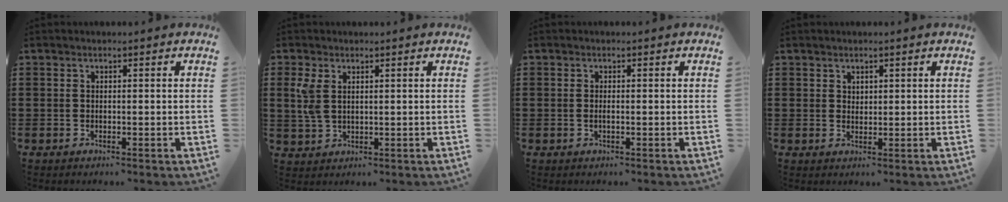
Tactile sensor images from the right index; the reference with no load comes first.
{"total": 4.0, "force": [1.3, 2.2, 3.0], "torque": [-0.080, 0.001, 0.019]}
{"total": 0.7, "force": [-0.3, -0.1, 0.7], "torque": [-0.014, -0.006, -0.004]}
{"total": 1.2, "force": [1.0, 0.6, -0.1], "torque": [0.000, 0.001, 0.020]}